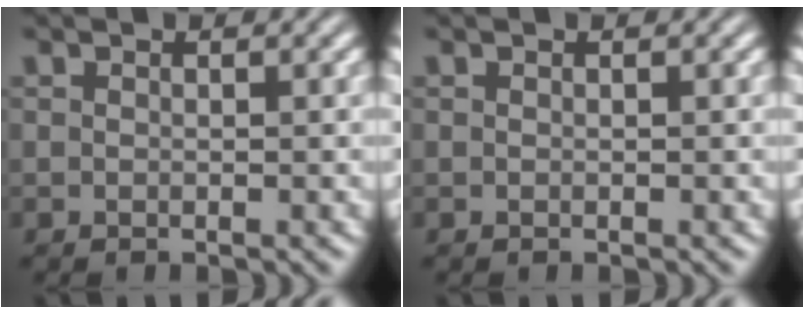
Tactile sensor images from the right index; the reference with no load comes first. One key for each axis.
{"total": 0.0}